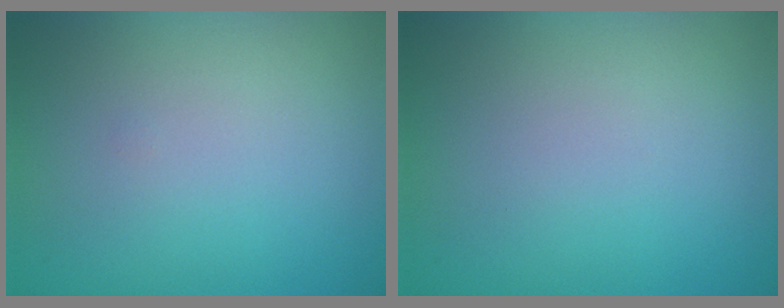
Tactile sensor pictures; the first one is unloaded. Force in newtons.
{"total": 0.0}